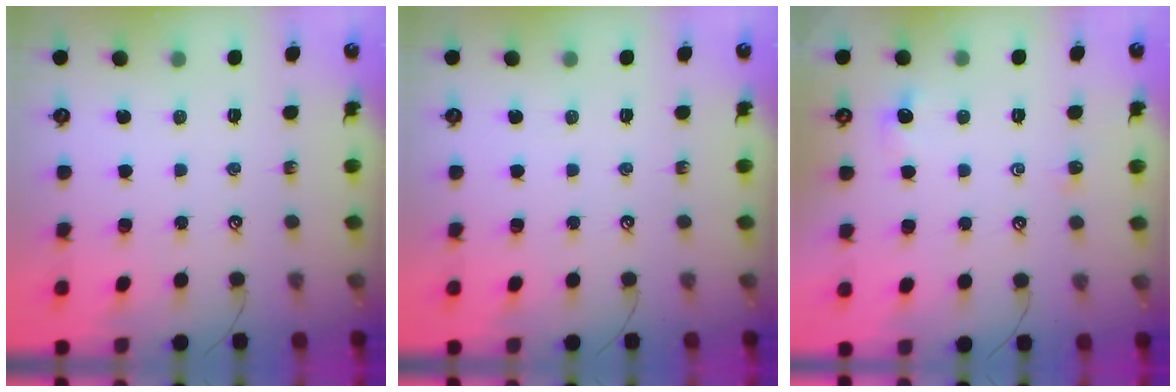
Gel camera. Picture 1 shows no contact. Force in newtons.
{"total": 0.0}
{"total": 0.0}